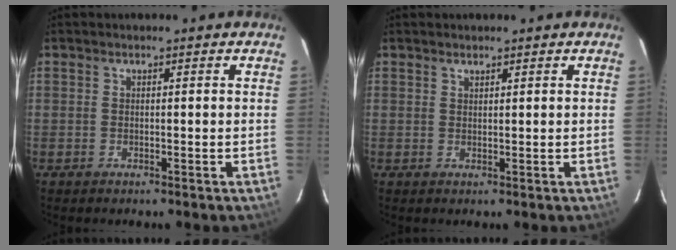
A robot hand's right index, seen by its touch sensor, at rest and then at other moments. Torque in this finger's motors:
{"motor_torque": [0.08, 0.17, -0.03, -0.01]}